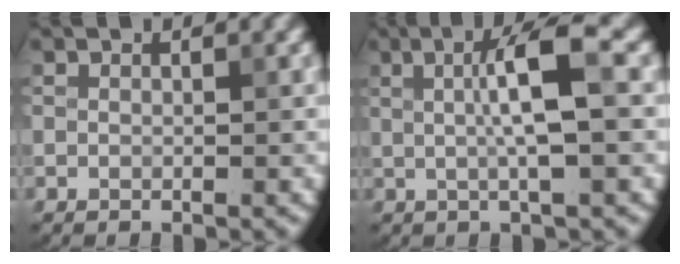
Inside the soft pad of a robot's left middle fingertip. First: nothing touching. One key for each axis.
{"total": 5.3, "fx": 0.8, "fy": 0.9, "fz": 5.2, "tx": -0.086, "ty": 0.009, "tz": 0.010}